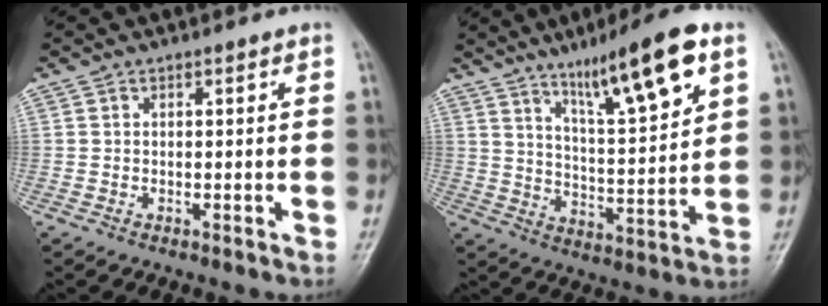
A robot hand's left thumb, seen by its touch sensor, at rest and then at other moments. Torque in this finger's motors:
{"motor_torque": [0.67, 0.59, 1.43, -1.35, 0.25]}